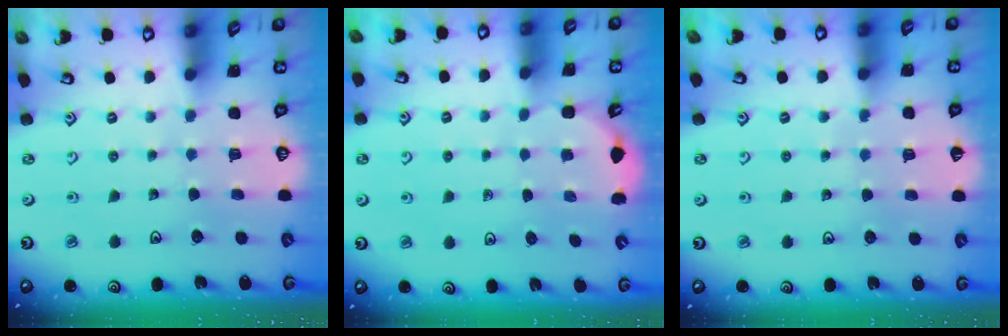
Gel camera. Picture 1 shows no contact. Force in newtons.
{"total": 2.2, "press": 1.2, "slide": 1.9}
{"total": 5.0, "press": 5.0, "slide": 0.8}